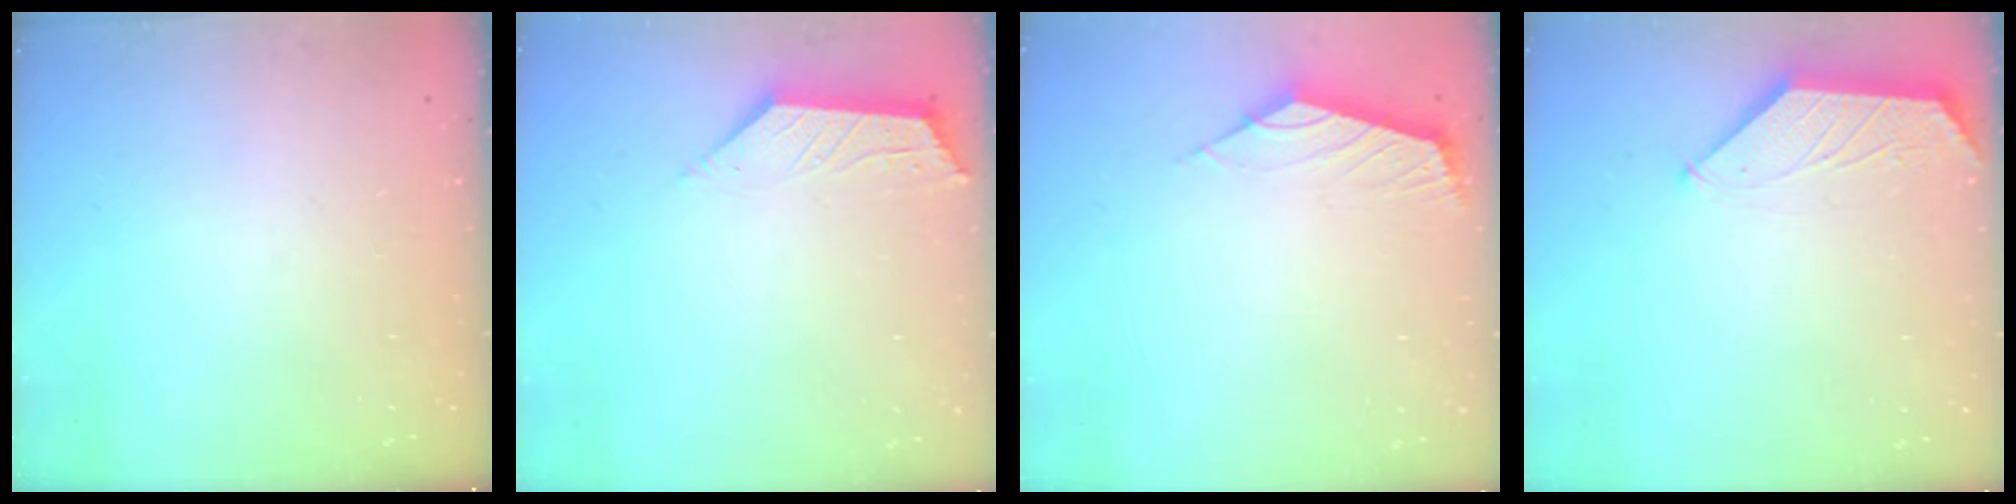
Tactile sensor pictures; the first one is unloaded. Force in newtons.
{"total": 2.8, "press": 2.8, "slide": 0.5}
{"total": 2.5, "press": 2.4, "slide": 0.6}
{"total": 1.3, "press": 1.3, "slide": 0.3}